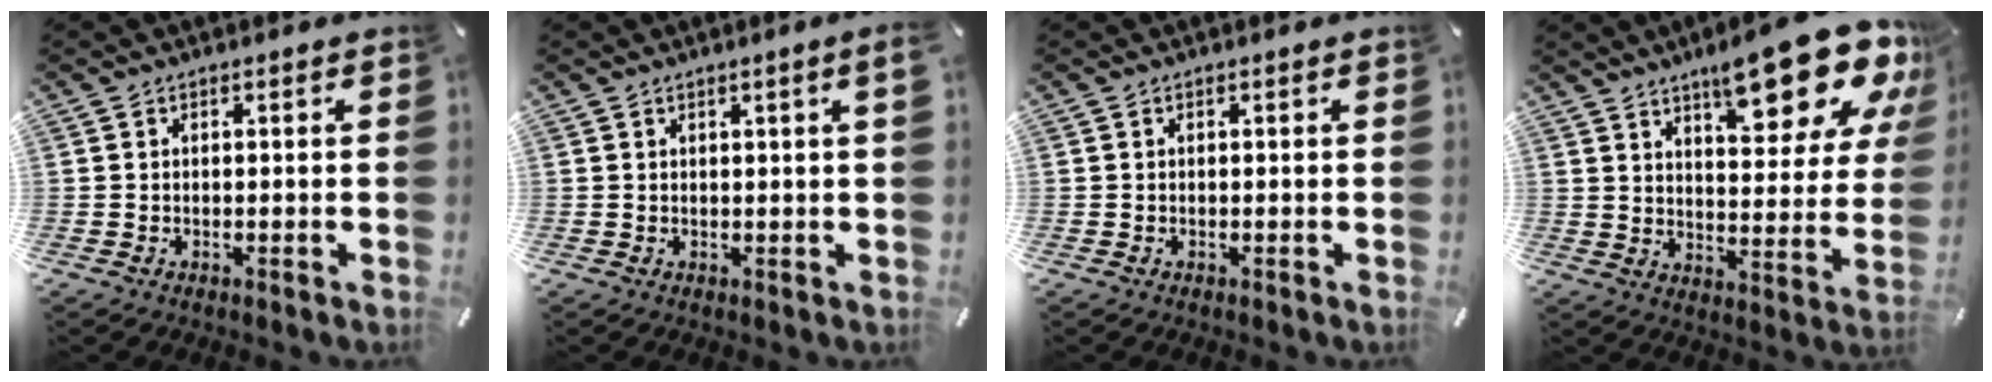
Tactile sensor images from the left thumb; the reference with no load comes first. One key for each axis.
{"total": 1.8, "fx": 0.7, "fy": 0.0, "fz": 1.6, "tx": -0.031, "ty": -0.001, "tz": 0.012}
{"total": 0.0}
{"total": 20.2, "fx": 14.4, "fy": 6.7, "fz": 12.6, "tx": -0.167, "ty": -0.103, "tz": 0.233}